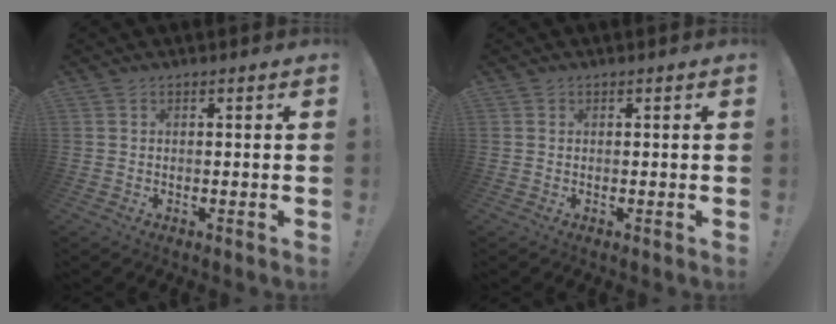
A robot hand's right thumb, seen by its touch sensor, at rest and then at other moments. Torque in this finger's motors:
{"motor_torque": [-0.16, 0.02, 0.29, -0.15, -0.03]}